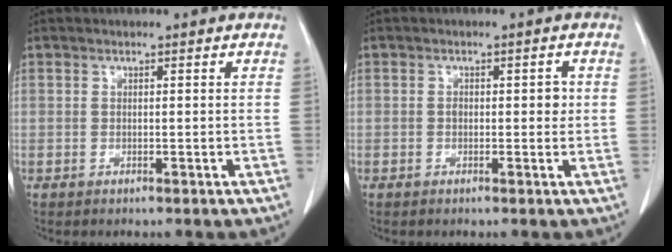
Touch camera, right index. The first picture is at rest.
{"total": 2.3, "force": [0.0, 1.3, 1.9], "torque": [-0.022, 0.004, -0.001]}